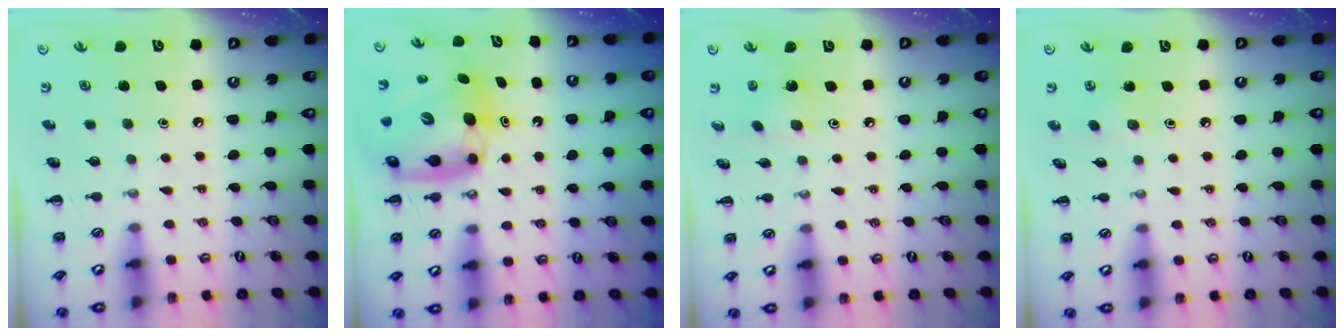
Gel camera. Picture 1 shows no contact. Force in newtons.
{"total": 9.0, "press": 8.7, "slide": 2.3}
{"total": 3.3, "press": 3.1, "slide": 1.0}
{"total": 3.0, "press": 2.9, "slide": 0.9}